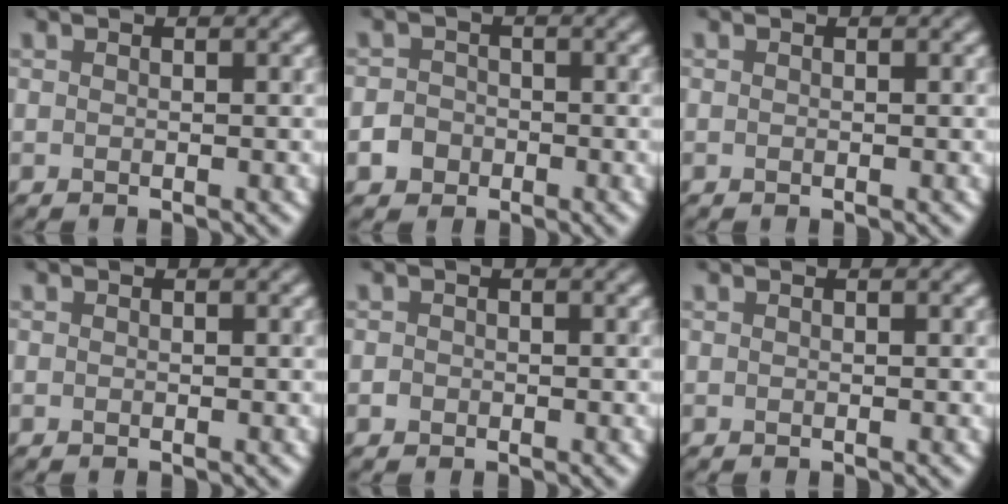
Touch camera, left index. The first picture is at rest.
{"total": 2.1, "force": [-0.9, 1.8, 0.6], "torque": [0.005, 0.001, -0.021]}
{"total": 0.0}
{"total": 0.0}
{"total": 0.7, "force": [-0.3, 0.6, 0.2], "torque": [0.000, -0.002, -0.007]}
{"total": 0.0}